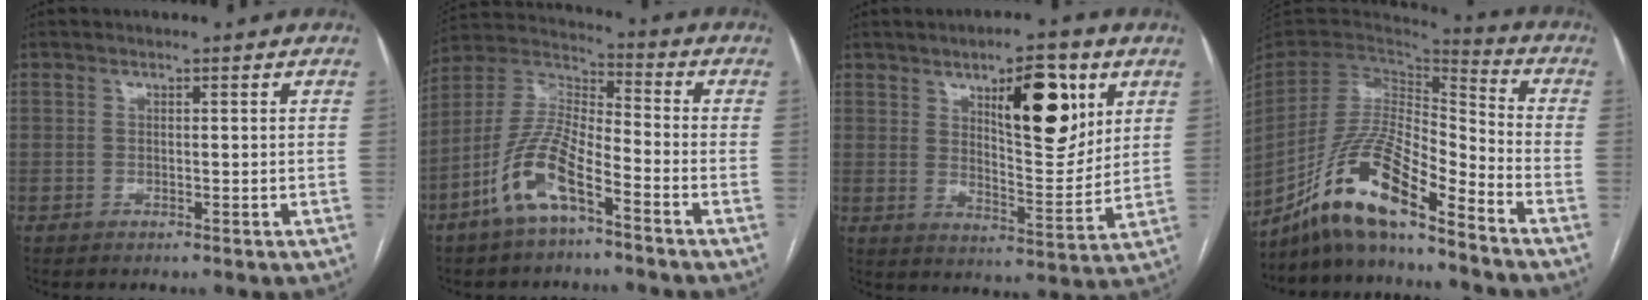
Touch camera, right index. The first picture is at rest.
{"total": 11.5, "force": [-6.3, 3.2, 9.1], "torque": [-0.200, 0.005, -0.125]}
{"total": 13.0, "force": [6.0, 3.9, 10.9], "torque": [-0.158, -0.003, 0.098]}
{"total": 15.3, "force": [-11.3, 2.4, 10.2], "torque": [-0.198, 0.006, -0.207]}